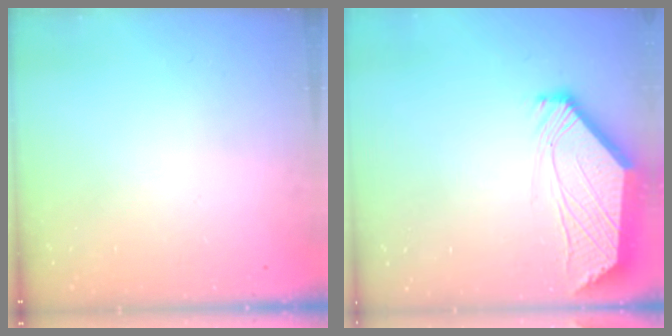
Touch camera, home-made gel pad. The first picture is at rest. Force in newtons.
{"total": 2.6, "press": 2.6, "slide": 0.6}